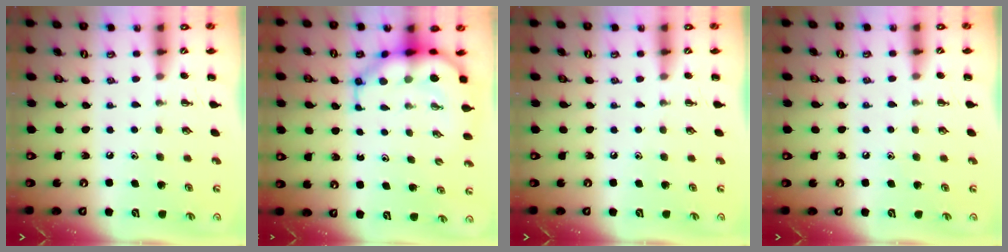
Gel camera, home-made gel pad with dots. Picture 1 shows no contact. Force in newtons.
{"total": 8.0, "press": 7.7, "slide": 2.2}
{"total": 0.0}
{"total": 5.5, "press": 5.2, "slide": 1.8}